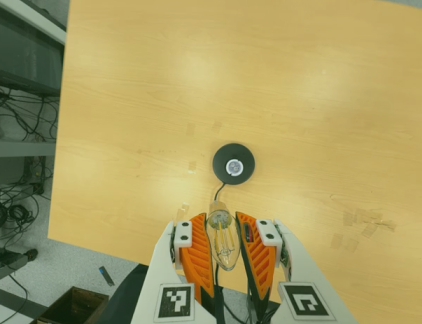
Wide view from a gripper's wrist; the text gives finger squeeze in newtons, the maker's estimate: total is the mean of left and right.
{"total": 21.6, "left": 24.3, "right": 18.9}